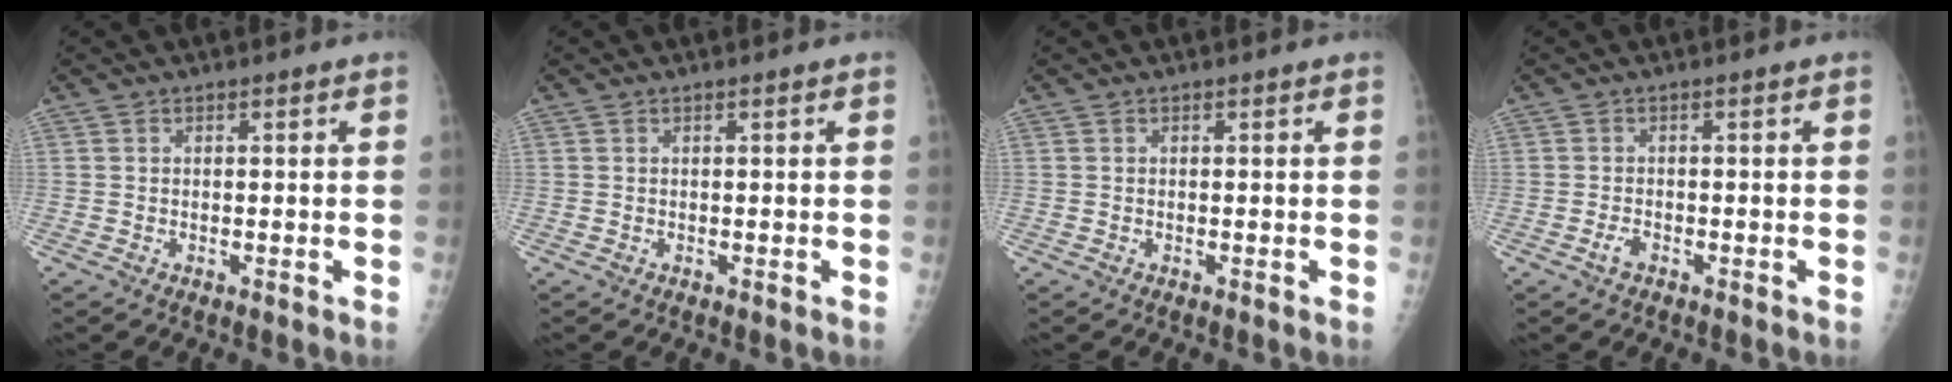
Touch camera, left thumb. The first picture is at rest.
{"total": 0.0}
{"total": 0.0}
{"total": 1.3, "force": [-0.9, 0.7, 0.6], "torque": [-0.010, 0.007, -0.019]}